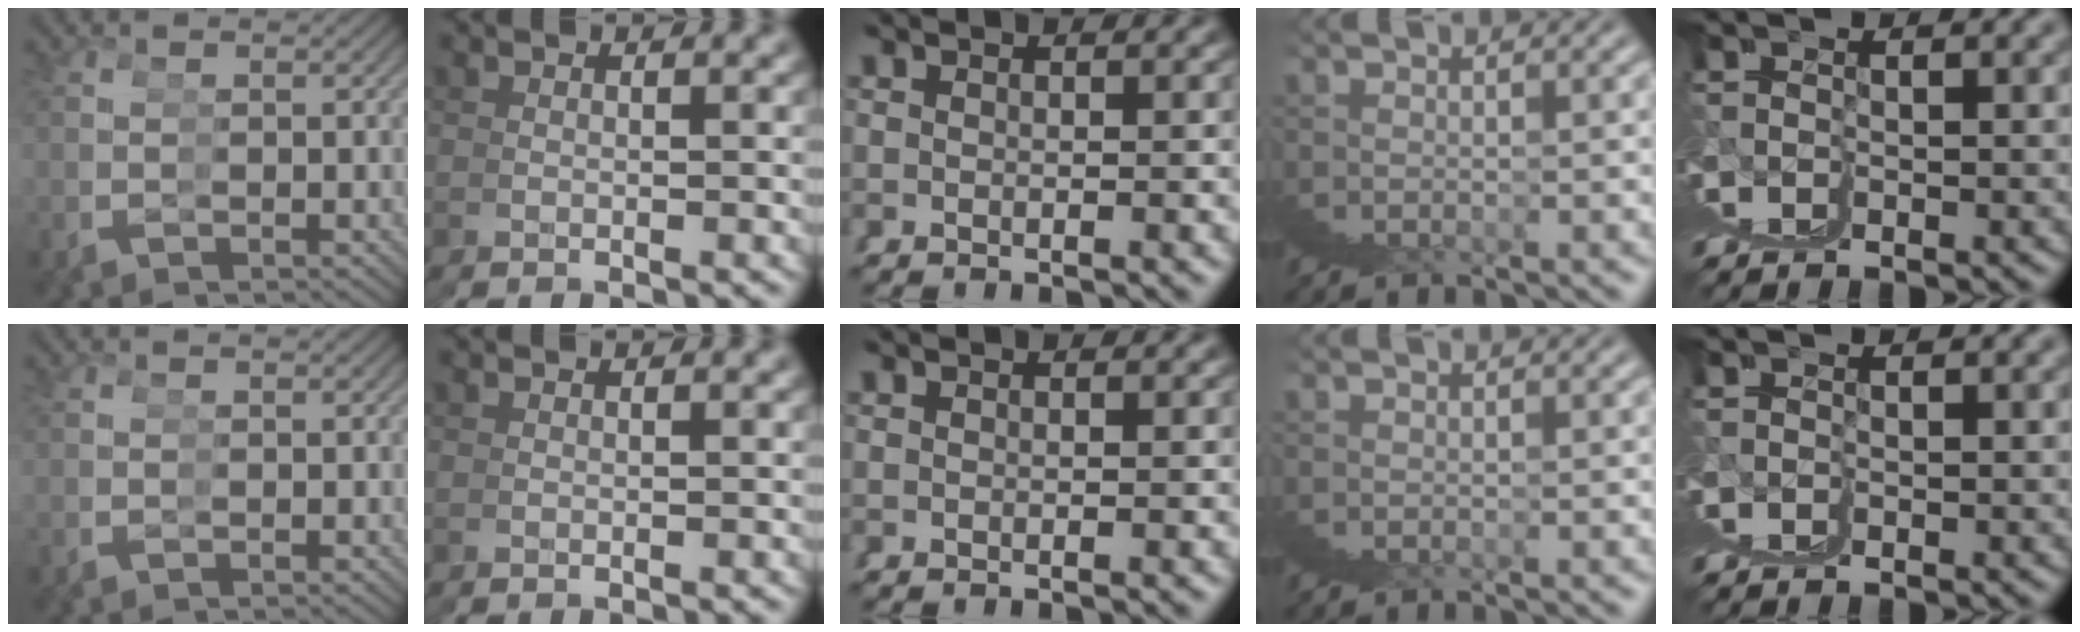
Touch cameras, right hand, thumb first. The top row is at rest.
{}